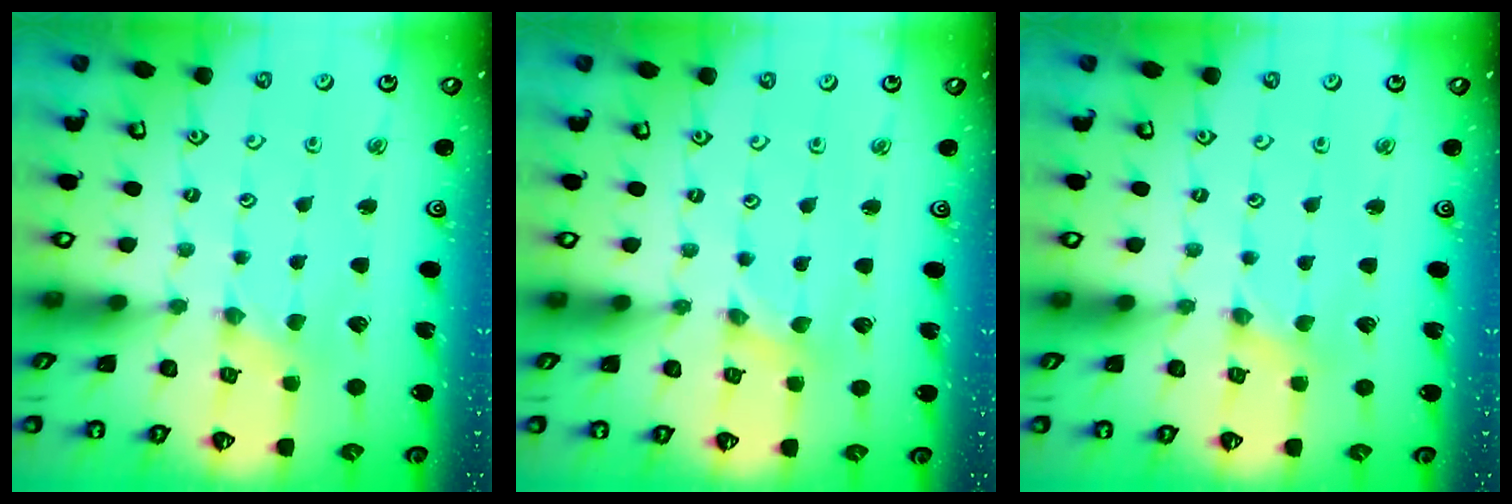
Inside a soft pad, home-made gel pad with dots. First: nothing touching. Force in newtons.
{"total": 0.0}
{"total": 0.0}